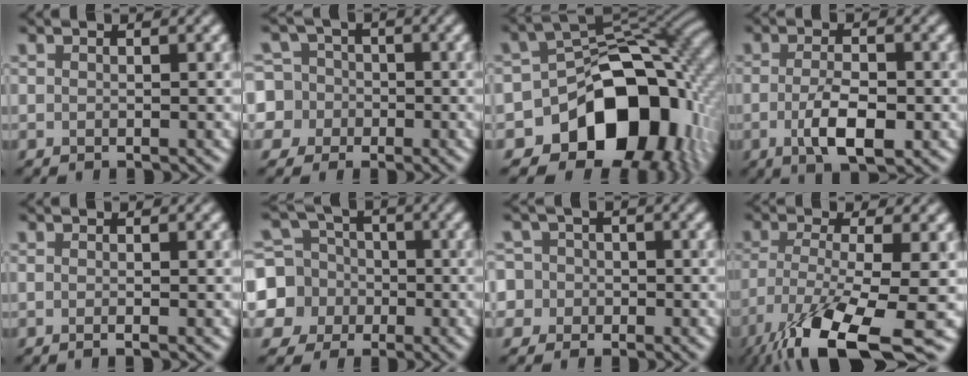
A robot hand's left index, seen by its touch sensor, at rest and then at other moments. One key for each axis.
{"total": 8.0, "fx": -1.7, "fy": 7.7, "fz": 1.5, "tx": -0.045, "ty": 0.014, "tz": -0.071}
{"total": 15.1, "fx": -6.3, "fy": 10.9, "fz": 8.4, "tx": -0.106, "ty": -0.018, "tz": -0.097}
{"total": 4.4, "fx": -1.4, "fy": 1.7, "fz": 3.8, "tx": -0.074, "ty": -0.006, "tz": -0.023}
{"total": 1.1, "fx": -0.2, "fy": 0.4, "fz": 1.0, "tx": -0.011, "ty": -0.007, "tz": -0.008}
{"total": 8.7, "fx": -1.7, "fy": 8.3, "fz": 1.9, "tx": -0.064, "ty": 0.001, "tz": -0.059}
{"total": 5.8, "fx": -1.1, "fy": 5.6, "fz": 1.1, "tx": -0.020, "ty": 0.020, "tz": -0.052}
{"total": 11.8, "fx": -6.6, "fy": 2.9, "fz": 9.4, "tx": -0.182, "ty": -0.026, "tz": -0.116}